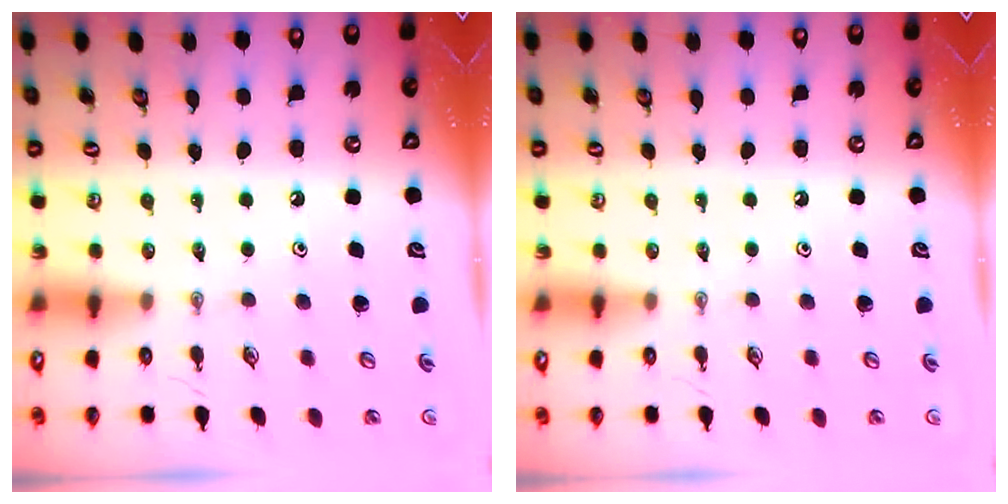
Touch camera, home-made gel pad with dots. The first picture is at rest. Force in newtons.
{"total": 0.0}